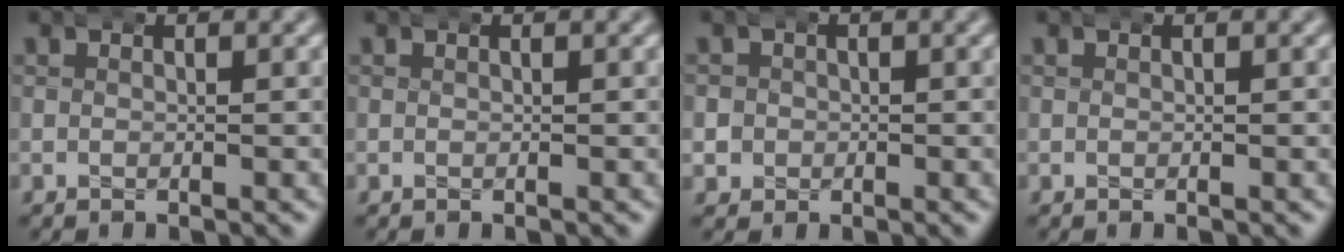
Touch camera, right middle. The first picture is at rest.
{"total": 0.0}
{"total": 2.7, "force": [-0.1, 2.6, 0.4], "torque": [-0.019, -0.001, -0.005]}
{"total": 0.0}